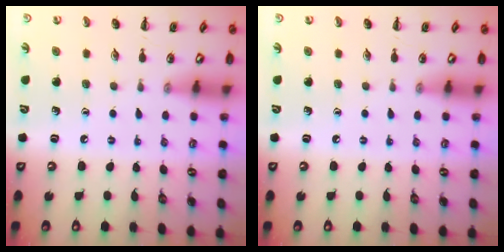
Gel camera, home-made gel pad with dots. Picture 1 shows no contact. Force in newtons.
{"total": 0.0}